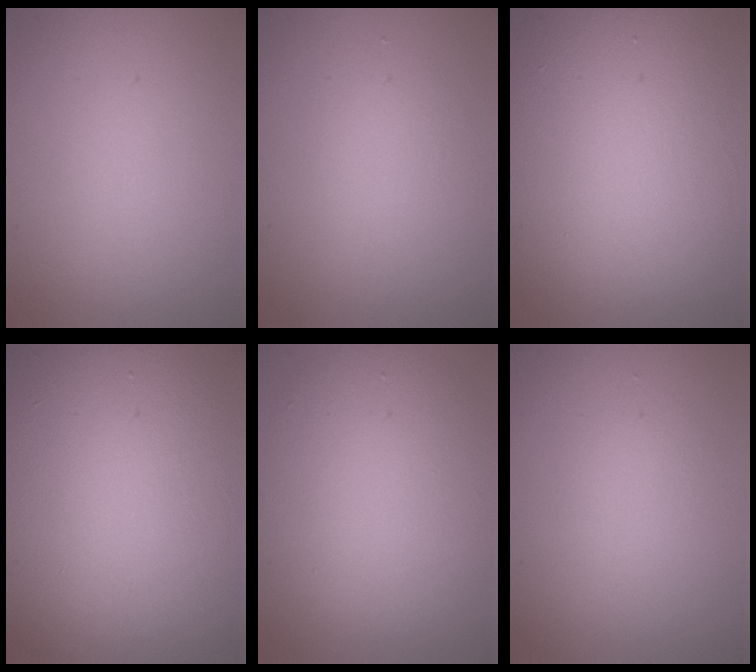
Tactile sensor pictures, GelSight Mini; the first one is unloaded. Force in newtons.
{"total": 1.7, "press": 1.7, "slide": 0.2}
{"total": 13.8, "press": 13.8, "slide": 1.0}
{"total": 21.0, "press": 21.0, "slide": 0.8}
{"total": 7.1, "press": 7.1, "slide": 0.4}
{"total": 1.4, "press": 1.4, "slide": 0.0}